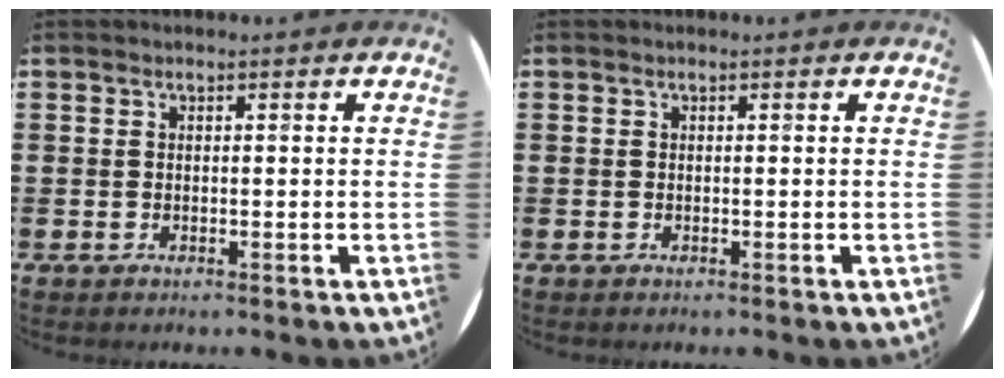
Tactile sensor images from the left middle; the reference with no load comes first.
{"total": 0.0}